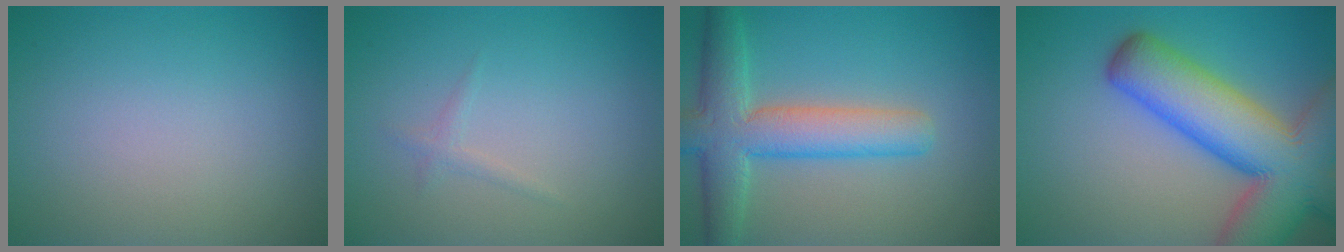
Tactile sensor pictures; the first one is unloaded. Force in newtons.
{"total": 0.8, "press": 0.8, "slide": 0.1}
{"total": 6.8, "press": 6.8, "slide": 0.3}
{"total": 13.4, "press": 13.3, "slide": 0.7}